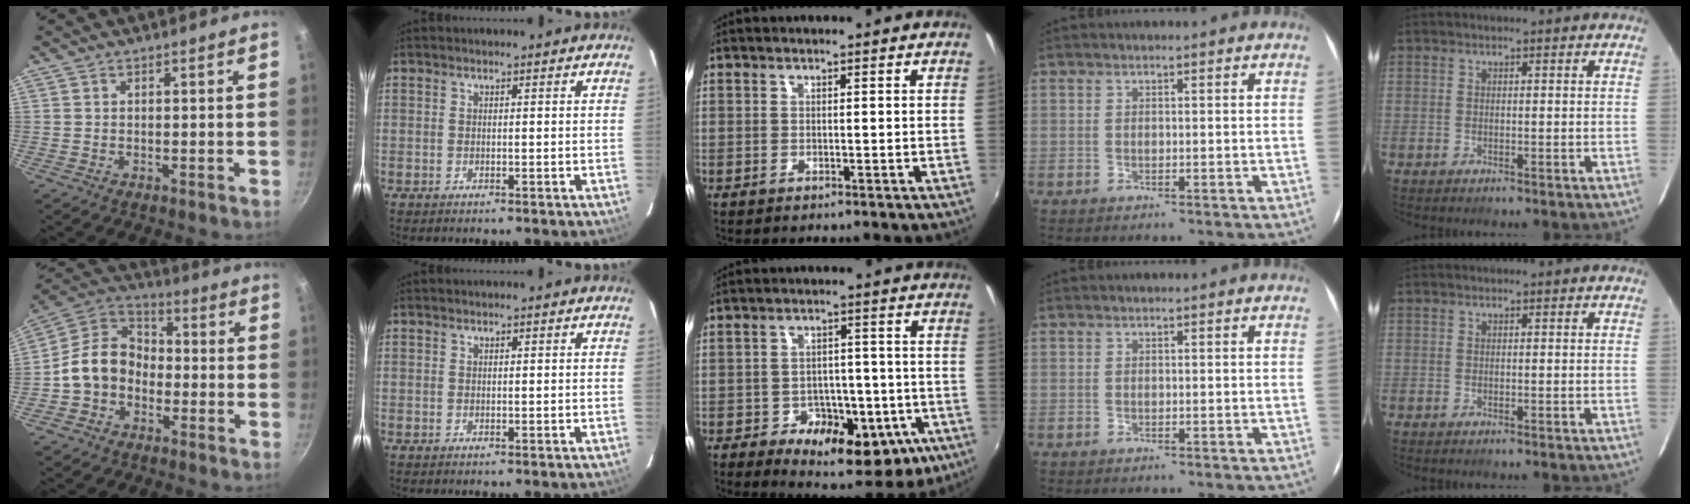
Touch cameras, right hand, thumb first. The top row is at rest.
{"thumb": {"total": 11.6, "force": [-2.9, 9.1, 6.5], "torque": [-0.079, 0.050, -0.076]}, "middle": {"total": 16.0, "force": [-6.8, 10.2, 10.3], "torque": [-0.169, -0.007, -0.079]}}